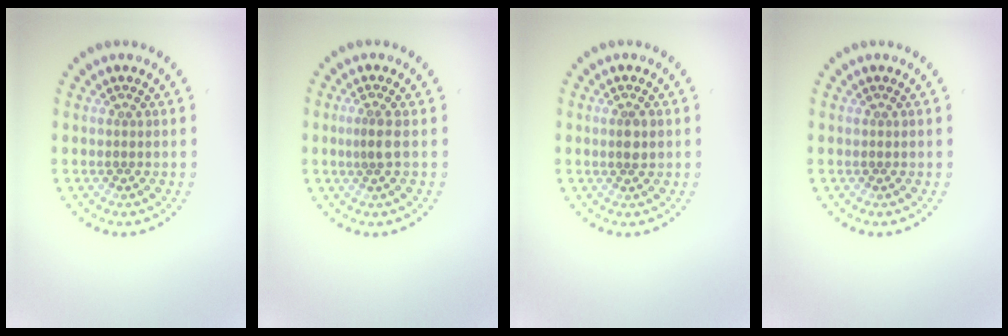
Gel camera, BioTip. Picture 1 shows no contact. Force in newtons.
{"total": 1.3, "press": 0.9, "slide": 1.0}
{"total": 1.4, "press": 1.3, "slide": 0.5}
{"total": 0.0}